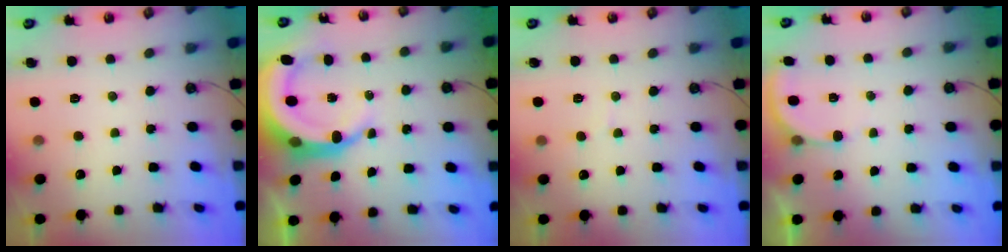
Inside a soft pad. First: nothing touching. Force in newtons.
{"total": 9.1, "press": 9.0, "slide": 1.2}
{"total": 3.3, "press": 3.3, "slide": 0.3}
{"total": 3.3, "press": 3.2, "slide": 0.5}